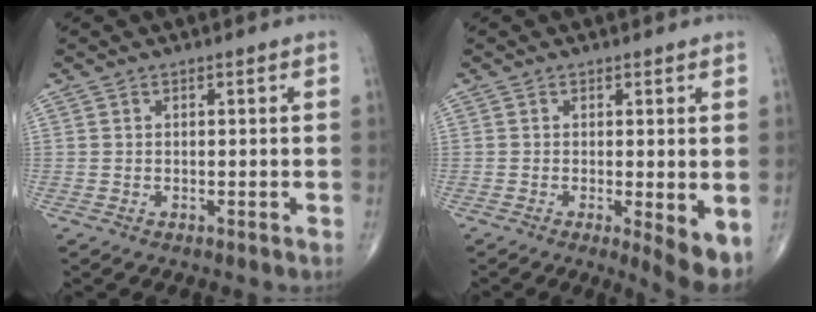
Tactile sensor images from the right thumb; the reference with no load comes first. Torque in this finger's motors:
{"motor_torque": [-0.20, 0.63, -0.03, -0.22, 0.04]}